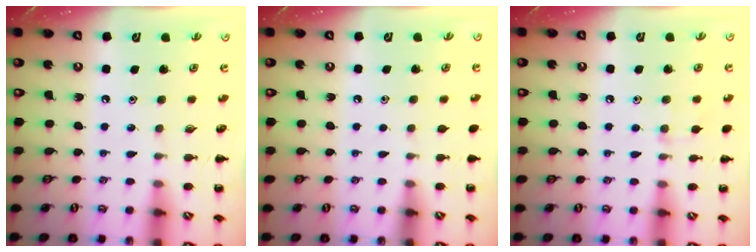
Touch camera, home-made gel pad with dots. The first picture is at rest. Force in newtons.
{"total": 0.6, "press": 0.6, "slide": 0.1}
{"total": 6.1, "press": 5.6, "slide": 2.4}